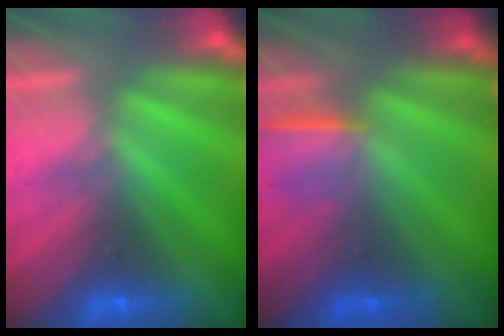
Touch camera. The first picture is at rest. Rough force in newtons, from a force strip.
{"total": 1.2}